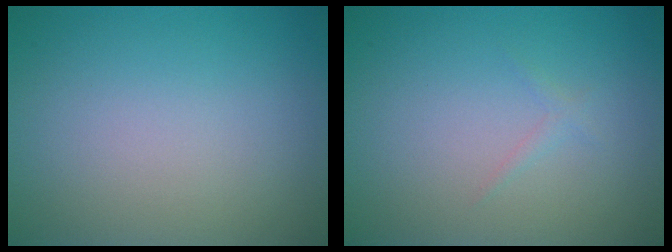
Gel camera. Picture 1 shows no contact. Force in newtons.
{"total": 0.7, "press": 0.7, "slide": 0.0}